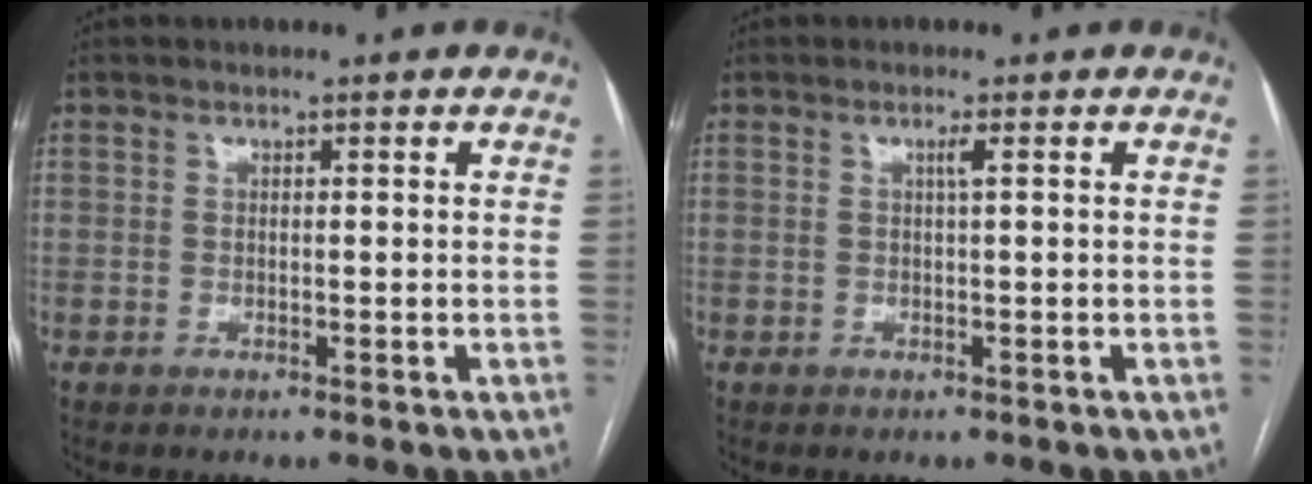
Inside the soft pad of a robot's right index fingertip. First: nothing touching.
{"total": 0.9, "force": [0.4, -0.2, 0.8], "torque": [-0.018, 0.000, 0.008]}